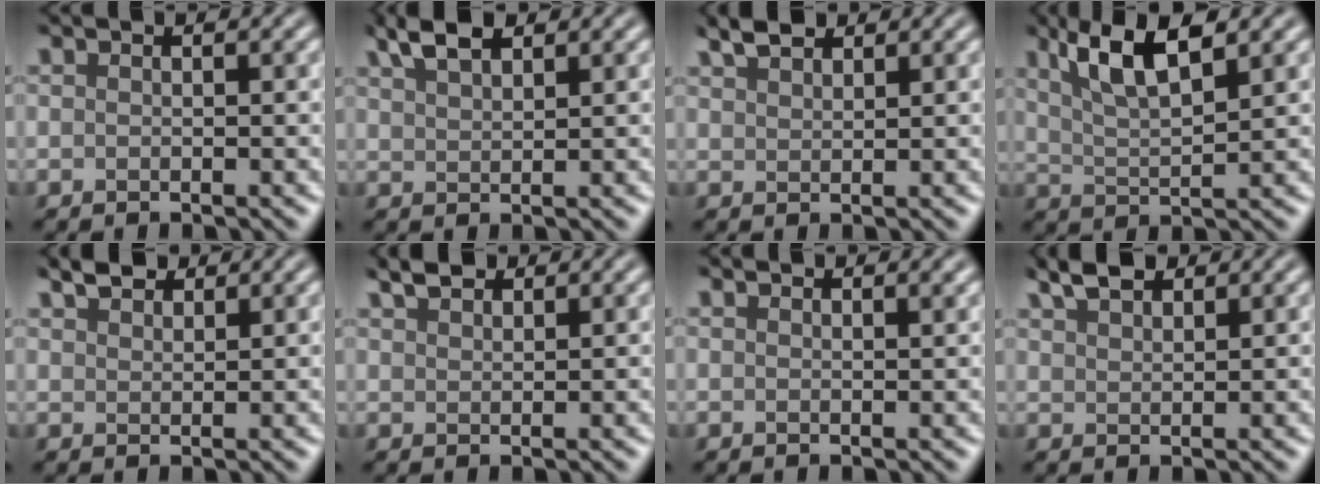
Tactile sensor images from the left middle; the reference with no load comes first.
{"total": 3.2, "force": [2.4, 1.0, 1.8], "torque": [-0.038, 0.008, 0.051]}
{"total": 2.4, "force": [2.1, 0.7, 1.0], "torque": [-0.019, 0.007, 0.046]}
{"total": 5.4, "force": [3.0, 1.5, 4.3], "torque": [-0.081, 0.003, 0.057]}
{"total": 2.0, "force": [1.8, 0.7, 0.6], "torque": [-0.012, 0.006, 0.042]}
{"total": 2.0, "force": [1.7, 0.7, 0.7], "torque": [-0.014, 0.006, 0.041]}
{"total": 1.5, "force": [1.2, 0.4, 0.7], "torque": [0.003, 0.002, 0.007]}
{"total": 2.9, "force": [2.4, 0.9, 1.4], "torque": [-0.027, 0.010, 0.050]}